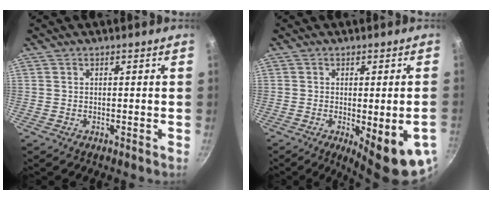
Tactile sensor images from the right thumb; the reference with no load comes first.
{"total": 12.5, "force": [-4.0, 3.2, 11.4], "torque": [-0.128, -0.011, -0.042]}